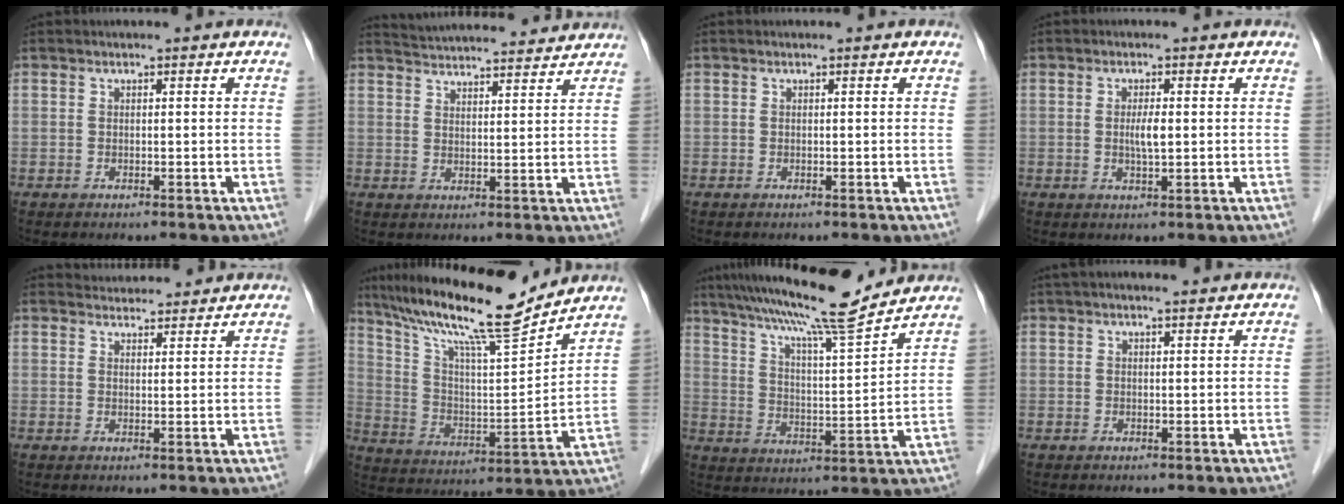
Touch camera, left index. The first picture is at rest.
{"total": 14.3, "force": [13.7, 1.7, 3.9], "torque": [-0.065, 0.027, 0.193]}
{"total": 0.0}
{"total": 2.5, "force": [0.0, 0.3, 2.5], "torque": [-0.049, -0.004, 0.000]}
{"total": 5.0, "force": [4.9, 0.9, 0.3], "torque": [-0.008, 0.021, 0.068]}
{"total": 18.2, "force": [15.7, 0.2, 9.3], "torque": [-0.168, -0.003, 0.264]}
{"total": 15.3, "force": [13.3, -0.5, 7.6], "torque": [-0.133, 0.007, 0.211]}
{"total": 4.1, "force": [3.4, 0.5, 2.3], "torque": [-0.034, 0.030, 0.052]}